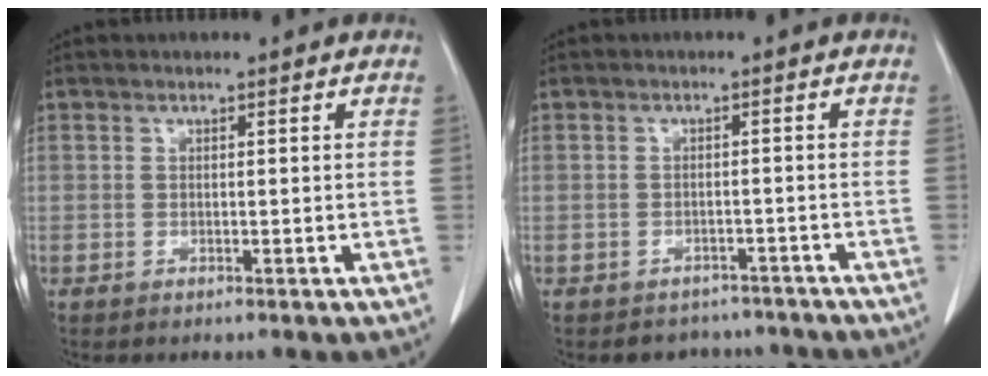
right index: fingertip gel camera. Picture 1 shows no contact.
{"total": 4.5, "force": [-3.7, 2.5, -0.5], "torque": [0.012, 0.017, -0.050]}